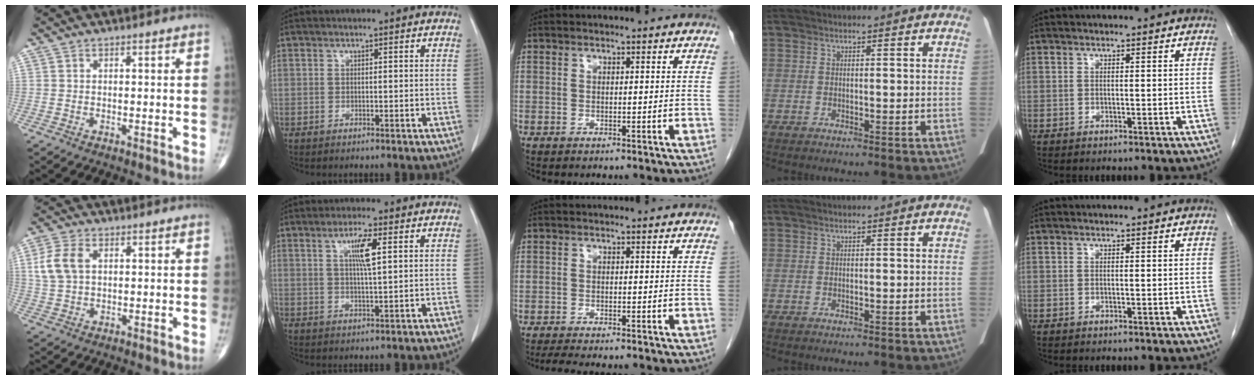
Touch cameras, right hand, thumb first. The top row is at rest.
{"thumb": {"total": 6.5, "force": [1.6, 4.1, 4.8], "torque": [-0.106, 0.006, 0.032]}, "index": {"total": 4.9, "force": [1.7, 0.2, 4.6], "torque": [-0.084, -0.002, 0.030]}, "middle": {"total": 5.9, "force": [-5.1, 0.8, 2.8], "torque": [-0.040, -0.011, -0.075]}}